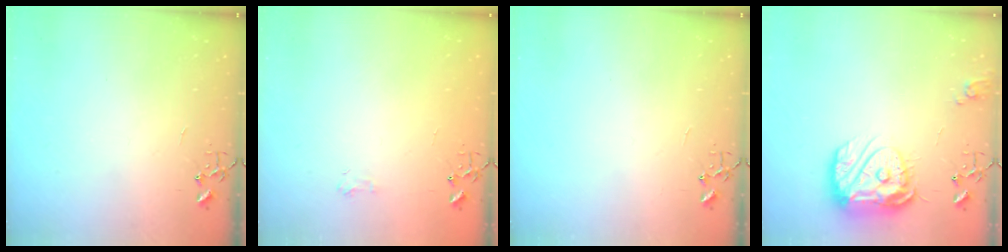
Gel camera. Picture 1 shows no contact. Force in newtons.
{"total": 4.8, "press": 4.7, "slide": 0.6}
{"total": 0.0}
{"total": 17.3, "press": 17.2, "slide": 1.9}